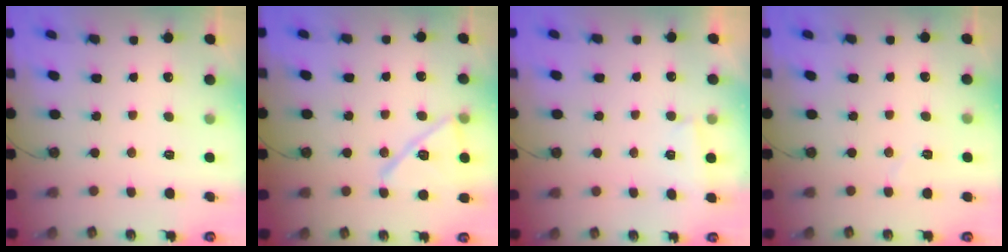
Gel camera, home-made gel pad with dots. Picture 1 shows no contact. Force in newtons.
{"total": 13.5, "press": 12.3, "slide": 5.6}
{"total": 1.0, "press": 0.9, "slide": 0.4}
{"total": 3.0, "press": 2.8, "slide": 1.0}